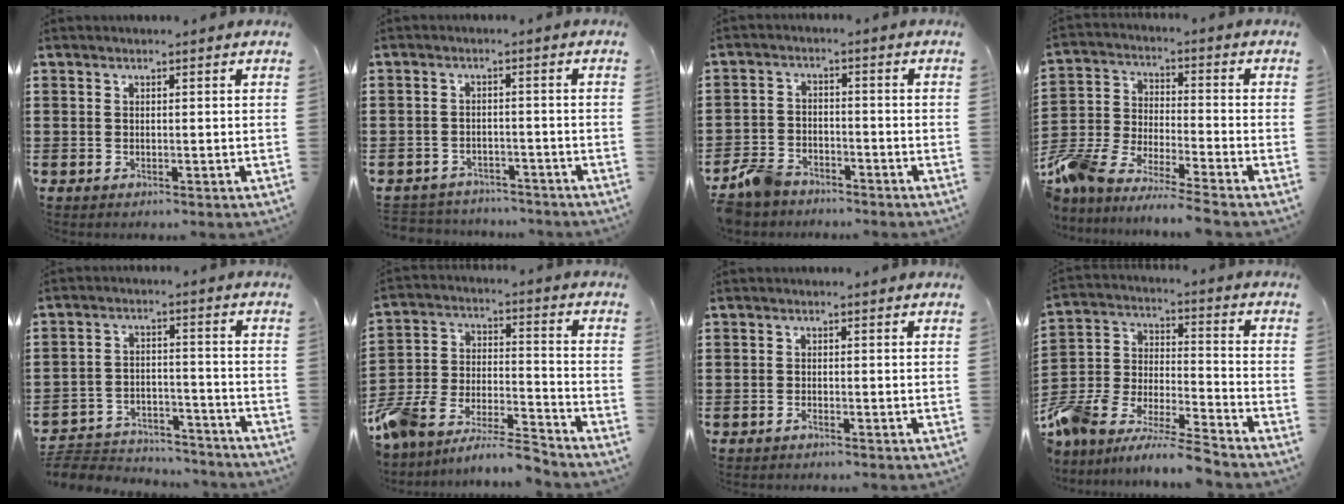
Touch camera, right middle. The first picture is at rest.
{"total": 3.0, "force": [-3.0, 0.5, -0.4], "torque": [-0.001, -0.002, -0.066]}
{"total": 5.0, "force": [-4.5, 1.7, 1.3], "torque": [-0.050, 0.003, -0.098]}
{"total": 7.5, "force": [-7.3, 0.6, 1.9], "torque": [-0.067, -0.007, -0.154]}
{"total": 5.3, "force": [-5.2, 0.8, 0.5], "torque": [-0.015, 0.007, -0.107]}
{"total": 8.8, "force": [-8.5, 1.3, 1.9], "torque": [-0.035, 0.015, -0.170]}
{"total": 0.8, "force": [-0.7, -0.1, 0.3], "torque": [-0.010, -0.006, -0.011]}
{"total": 9.3, "force": [-9.0, 0.8, 2.5], "torque": [-0.059, 0.005, -0.185]}